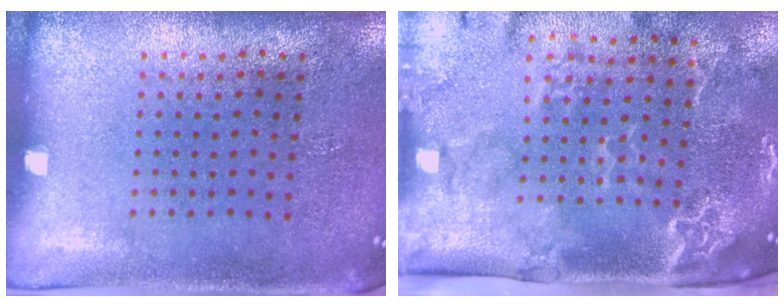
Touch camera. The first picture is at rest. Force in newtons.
{"total": 3.1, "press": 2.4, "slide": 2.0}